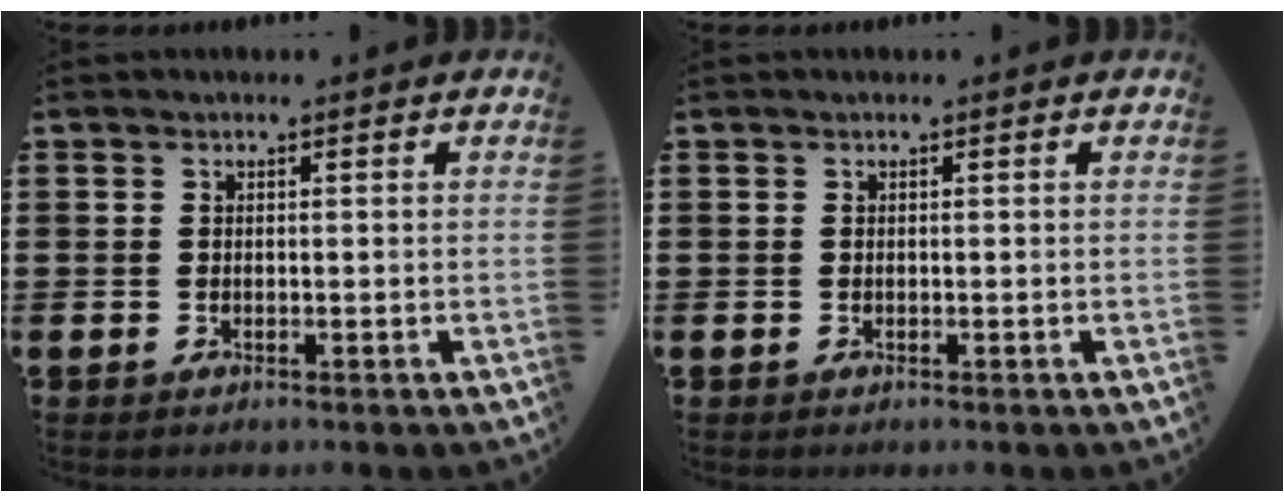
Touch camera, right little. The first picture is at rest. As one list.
[{"total": 0.0}]